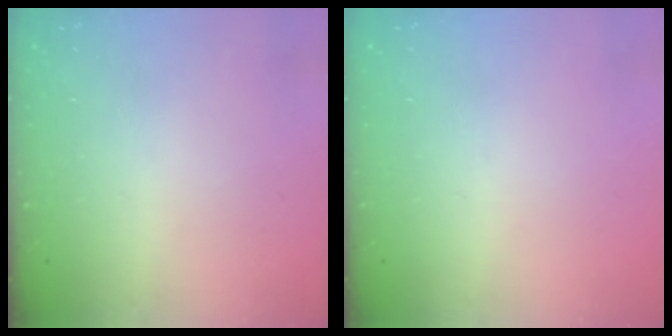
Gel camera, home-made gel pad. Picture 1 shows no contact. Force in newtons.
{"total": 0.0}